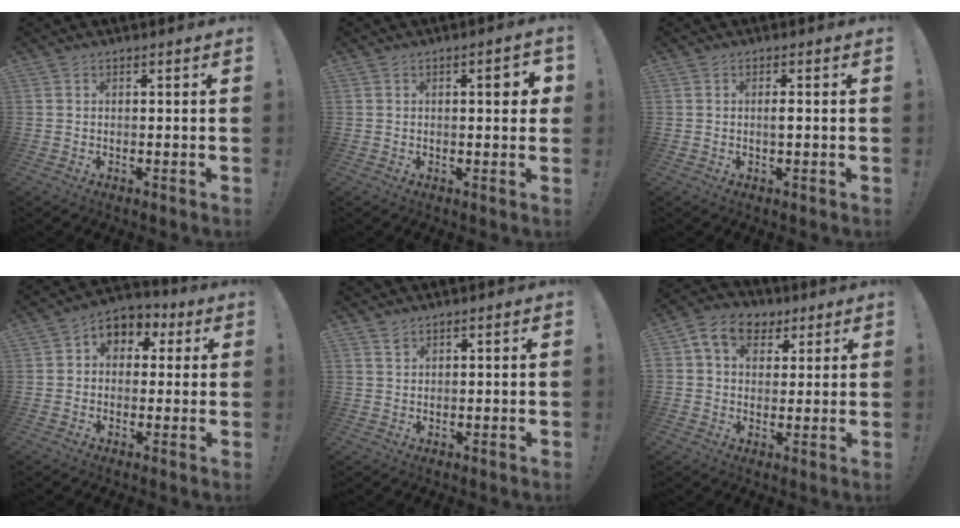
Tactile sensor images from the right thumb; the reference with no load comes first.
{"total": 3.6, "force": [0.6, 0.8, 3.5], "torque": [-0.033, -0.007, 0.001]}
{"total": 1.7, "force": [-0.3, 0.3, 1.6], "torque": [-0.022, -0.001, -0.008]}
{"total": 6.3, "force": [0.3, 5.7, 2.6], "torque": [-0.032, 0.006, 0.011]}
{"total": 1.6, "force": [1.4, 0.8, 0.5], "torque": [0.000, -0.008, 0.024]}
{"total": 10.0, "force": [4.2, 7.6, 5.0], "torque": [-0.079, -0.006, 0.081]}